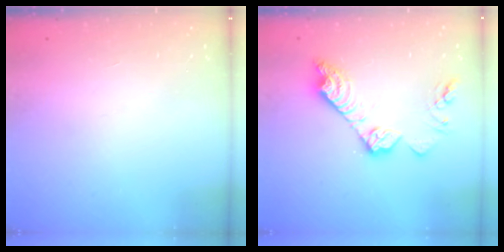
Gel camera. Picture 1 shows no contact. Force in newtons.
{"total": 15.1, "press": 15.1, "slide": 0.8}